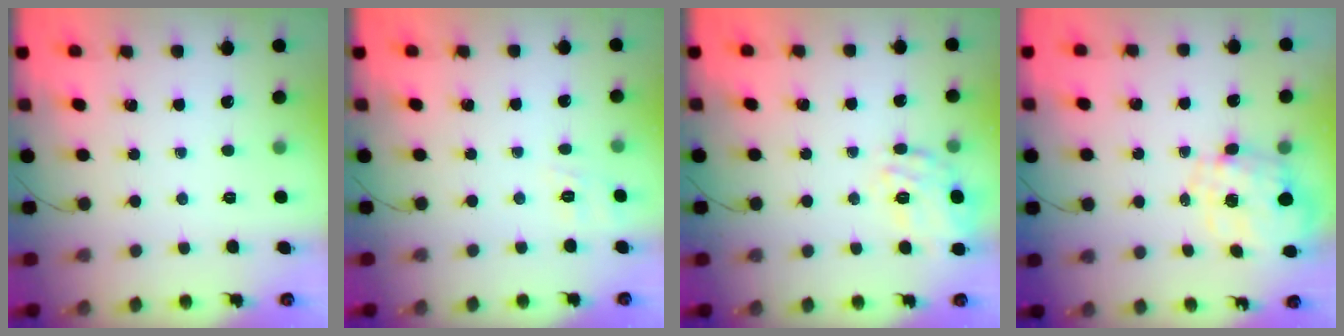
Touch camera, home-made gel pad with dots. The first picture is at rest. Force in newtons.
{"total": 6.7, "press": 6.4, "slide": 1.8}
{"total": 17.1, "press": 17.1, "slide": 1.1}
{"total": 2.5, "press": 2.4, "slide": 0.8}